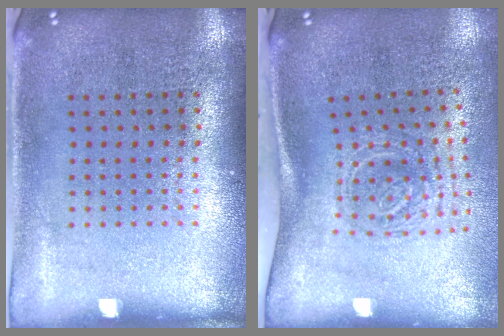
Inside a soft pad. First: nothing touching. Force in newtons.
{"total": 1.9, "press": 1.3, "slide": 1.4}